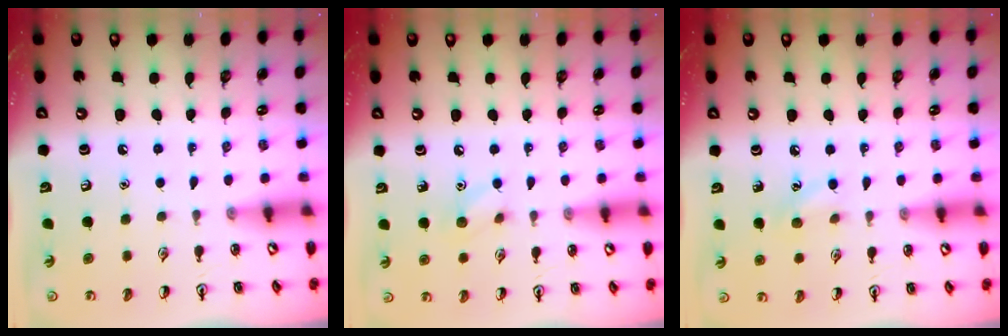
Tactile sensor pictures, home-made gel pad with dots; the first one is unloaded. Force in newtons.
{"total": 6.8, "press": 6.5, "slide": 1.9}
{"total": 6.7, "press": 6.4, "slide": 1.9}